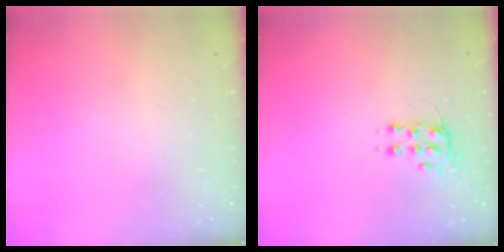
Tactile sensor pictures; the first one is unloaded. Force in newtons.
{"total": 7.6, "press": 7.5, "slide": 0.9}